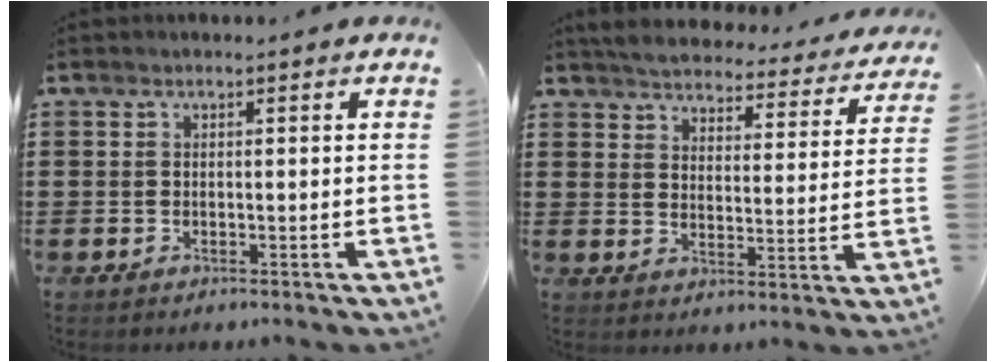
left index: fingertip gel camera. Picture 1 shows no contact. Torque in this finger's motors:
{"motor_torque": [2.14, 0.00, 0.31, 0.03]}